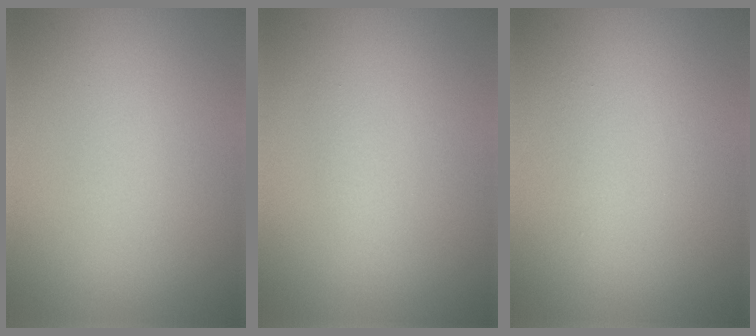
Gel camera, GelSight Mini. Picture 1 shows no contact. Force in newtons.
{"total": 0.9, "press": 0.9, "slide": 0.0}
{"total": 0.7, "press": 0.7, "slide": 0.0}